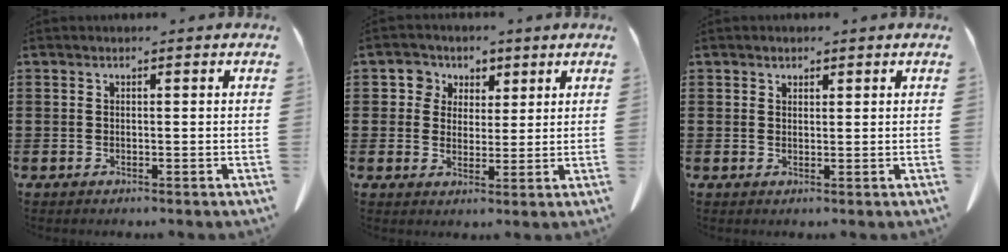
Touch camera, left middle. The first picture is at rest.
{"total": 4.2, "force": [2.0, 3.7, 0.4], "torque": [-0.033, 0.011, 0.035]}
{"total": 1.1, "force": [0.9, 0.5, 0.4], "torque": [-0.002, -0.003, 0.016]}